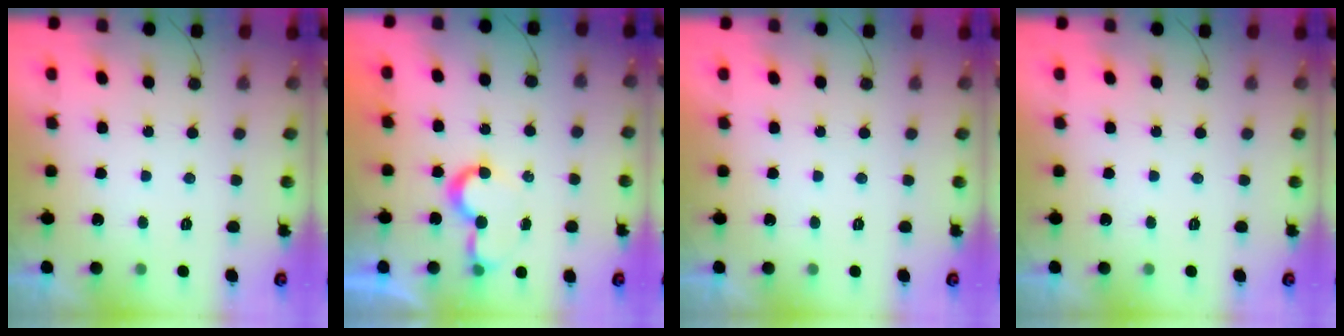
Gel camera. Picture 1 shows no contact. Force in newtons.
{"total": 7.6, "press": 7.5, "slide": 0.7}
{"total": 1.8, "press": 1.8, "slide": 0.1}
{"total": 0.0}